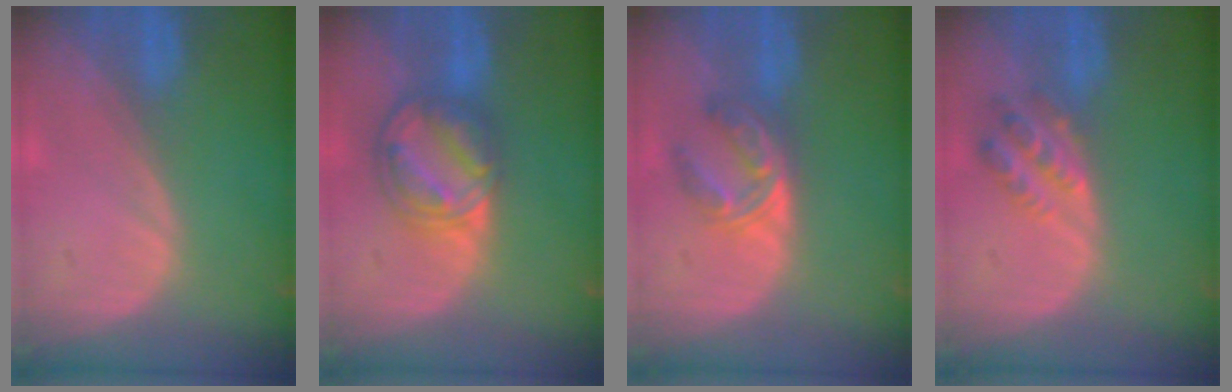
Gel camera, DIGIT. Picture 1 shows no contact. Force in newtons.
{"total": 8.2, "press": 7.1, "slide": 4.1}
{"total": 6.0, "press": 5.0, "slide": 3.3}
{"total": 4.6, "press": 4.0, "slide": 2.3}